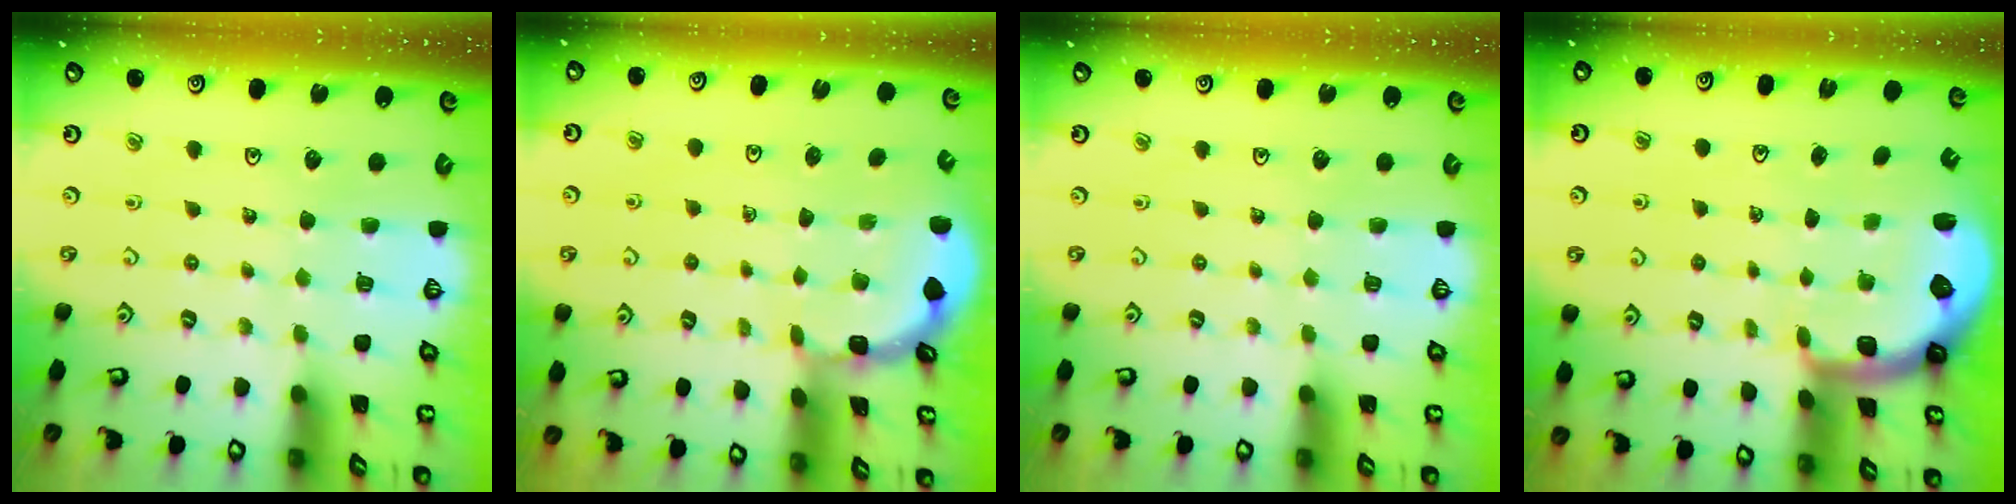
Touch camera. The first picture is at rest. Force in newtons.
{"total": 1.7, "press": 1.7, "slide": 0.1}
{"total": 0.0}
{"total": 1.7, "press": 1.7, "slide": 0.4}